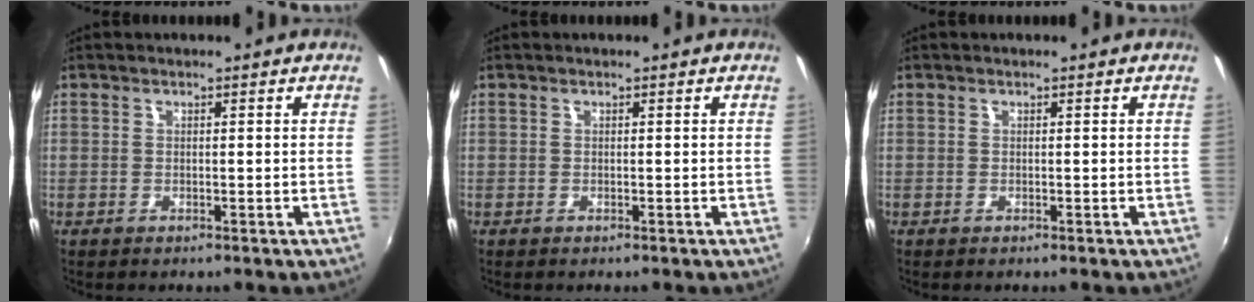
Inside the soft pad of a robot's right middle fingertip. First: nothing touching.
{"total": 0.0}
{"total": 0.0}